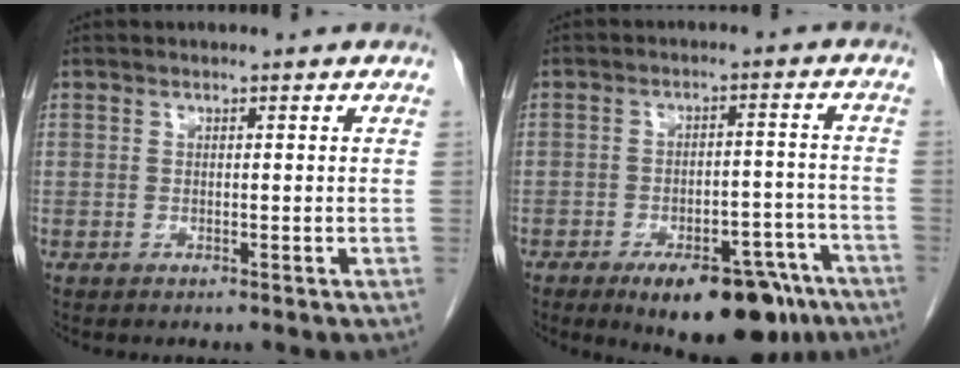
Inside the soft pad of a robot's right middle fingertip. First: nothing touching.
{"total": 13.8, "force": [-9.6, 5.0, 8.5], "torque": [-0.079, 0.014, -0.133]}